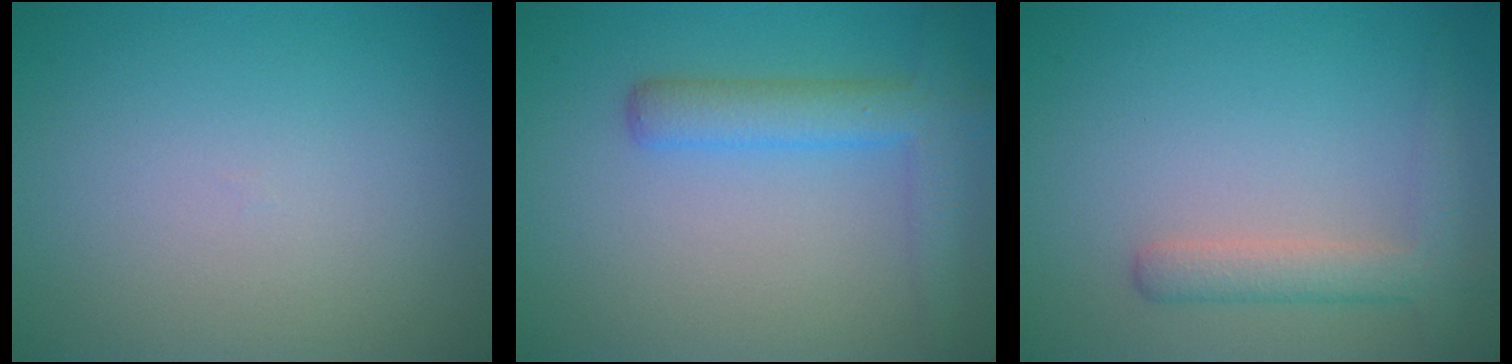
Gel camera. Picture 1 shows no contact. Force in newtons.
{"total": 4.8, "press": 4.8, "slide": 0.3}
{"total": 2.8, "press": 2.8, "slide": 0.2}